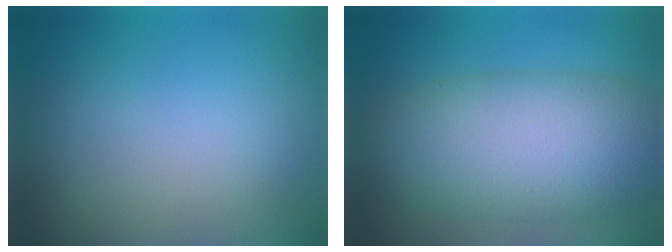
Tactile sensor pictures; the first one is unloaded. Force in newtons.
{"total": 10.8, "press": 10.8, "slide": 0.7}